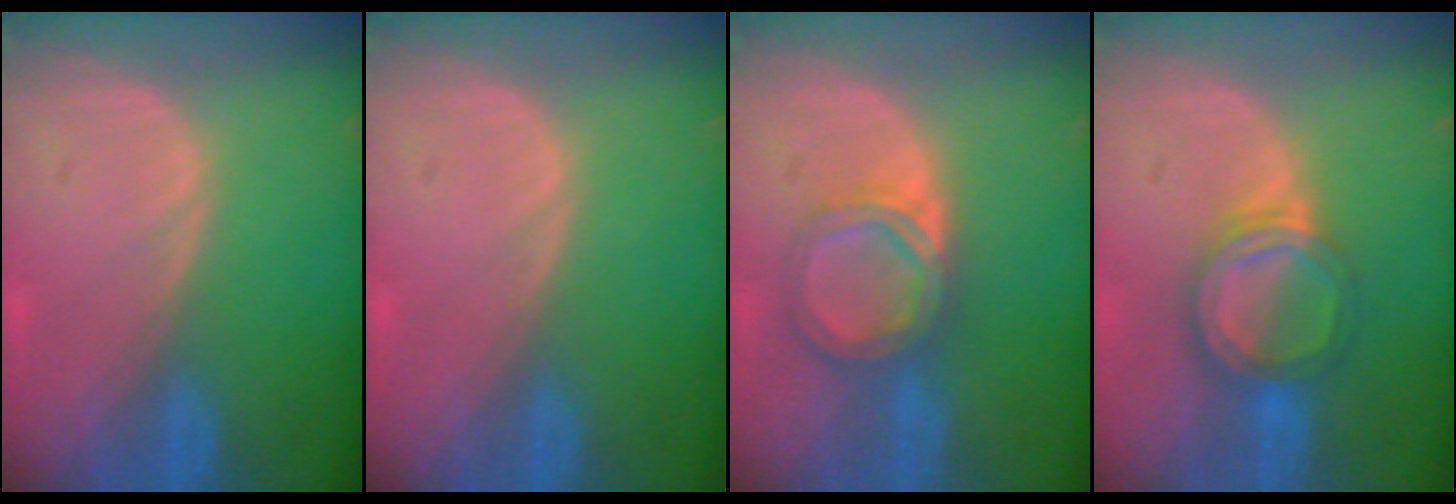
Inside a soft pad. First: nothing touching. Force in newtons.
{"total": 0.0}
{"total": 5.6, "press": 5.2, "slide": 1.9}
{"total": 6.5, "press": 5.8, "slide": 3.0}